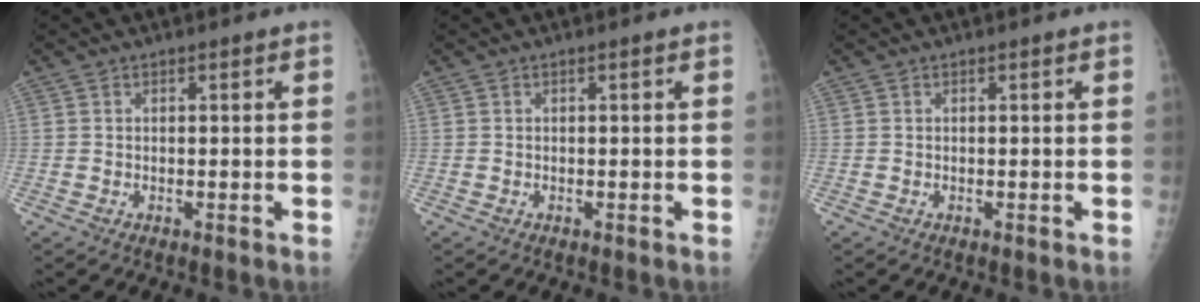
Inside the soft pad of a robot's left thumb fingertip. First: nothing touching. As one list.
[{"total": 0.0}, {"total": 0.0}]